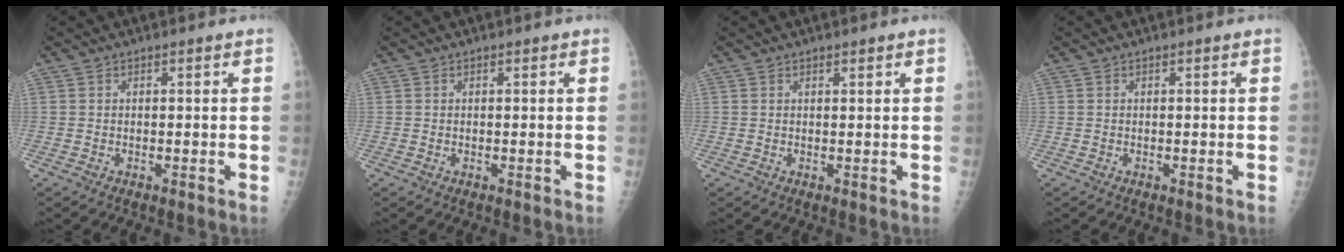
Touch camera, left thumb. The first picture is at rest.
{"total": 0.0}
{"total": 0.7, "force": [0.6, 0.2, 0.4], "torque": [-0.006, -0.003, 0.010]}
{"total": 0.0}